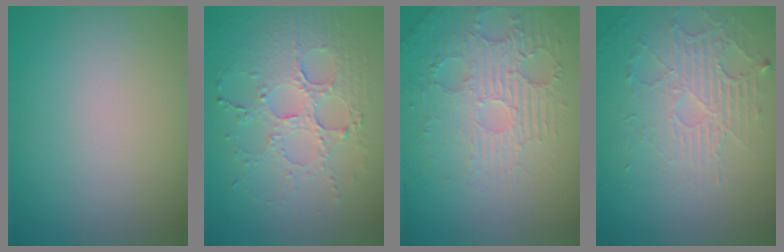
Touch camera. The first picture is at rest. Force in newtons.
{"total": 4.2, "press": 3.6, "slide": 2.1}
{"total": 5.0, "press": 3.6, "slide": 3.5}
{"total": 5.8, "press": 3.4, "slide": 4.7}